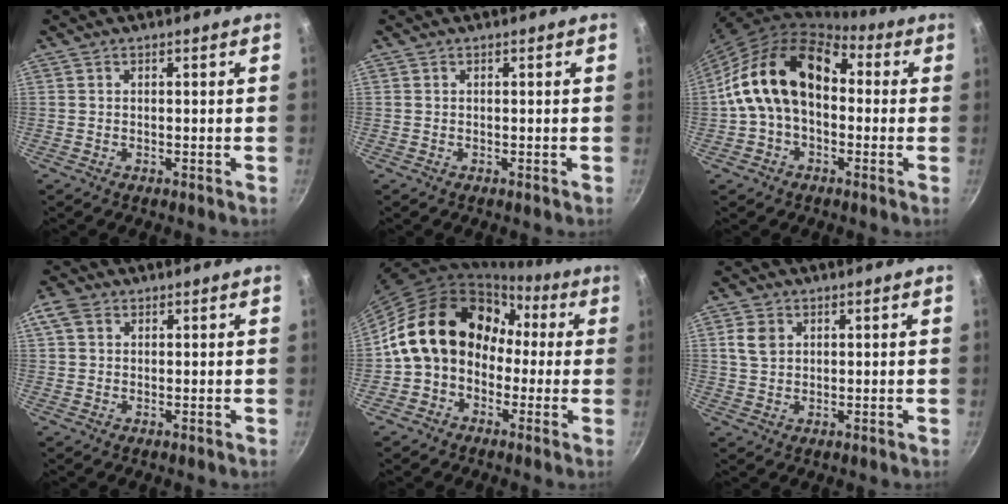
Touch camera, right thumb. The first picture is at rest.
{"total": 0.0}
{"total": 16.4, "force": [0.7, 11.2, 12.0], "torque": [-0.180, 0.043, -0.003]}
{"total": 3.8, "force": [1.4, 2.8, 2.1], "torque": [-0.038, 0.005, 0.022]}
{"total": 15.9, "force": [0.1, 12.8, 9.4], "torque": [-0.112, 0.062, -0.011]}
{"total": 4.3, "force": [1.3, 3.3, 2.4], "torque": [-0.034, 0.002, 0.026]}